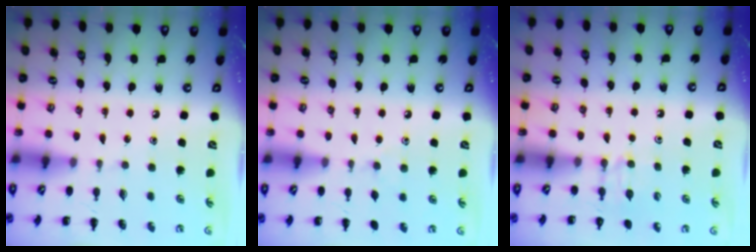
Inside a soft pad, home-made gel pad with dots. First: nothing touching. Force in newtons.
{"total": 3.8, "press": 3.6, "slide": 1.4}
{"total": 4.4, "press": 4.1, "slide": 1.5}